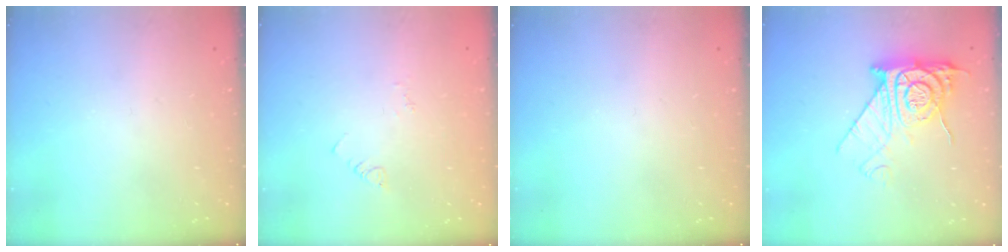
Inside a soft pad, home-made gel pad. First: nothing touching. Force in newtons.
{"total": 2.5, "press": 2.5, "slide": 0.4}
{"total": 0.0}
{"total": 12.3, "press": 12.3, "slide": 1.2}